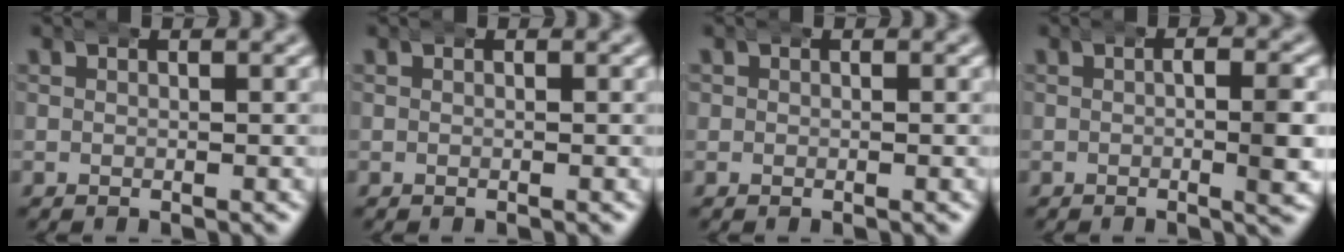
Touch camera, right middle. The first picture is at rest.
{"total": 0.0}
{"total": 0.5, "force": [0.2, 0.5, 0.1], "torque": [-0.007, 0.001, 0.003]}
{"total": 3.2, "force": [0.0, 0.7, 3.2], "torque": [-0.040, 0.011, -0.010]}